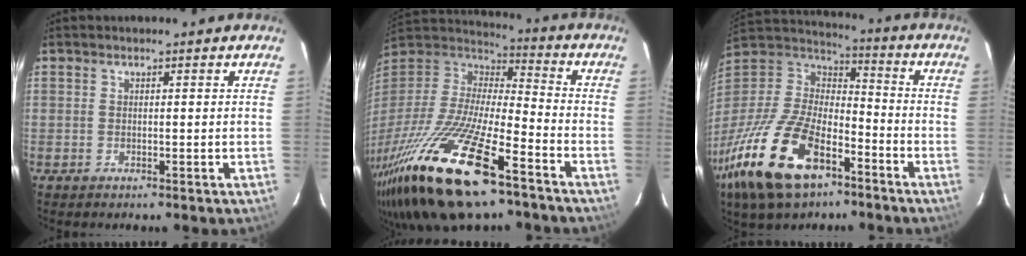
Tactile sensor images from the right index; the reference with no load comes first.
{"total": 31.7, "force": [-19.5, 9.3, 23.2], "torque": [-0.465, -0.064, -0.345]}
{"total": 26.6, "force": [-15.3, 12.9, 17.5], "torque": [-0.383, -0.034, -0.270]}